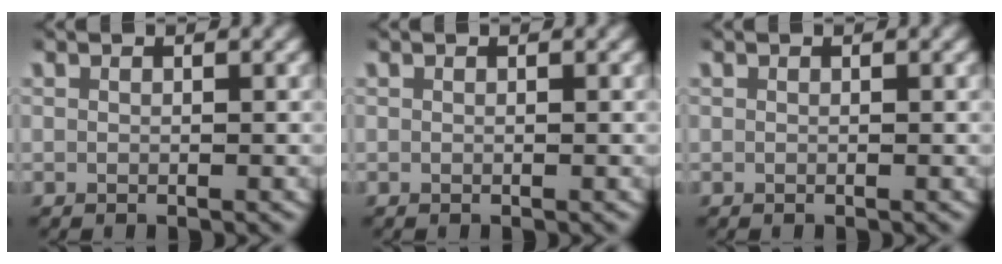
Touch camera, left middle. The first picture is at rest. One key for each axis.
{"total": 0.0}
{"total": 0.0}